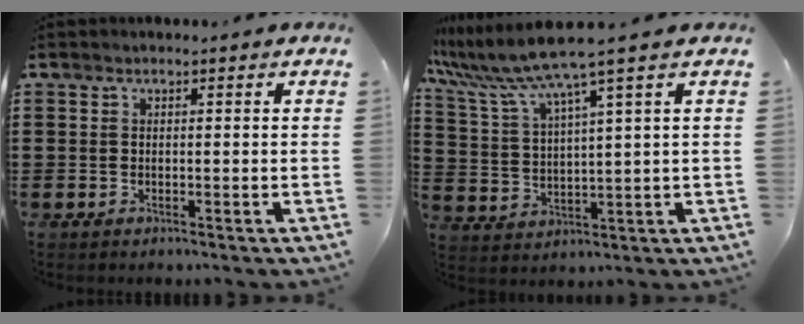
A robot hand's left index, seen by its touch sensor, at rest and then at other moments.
{"total": 7.4, "force": [5.6, -0.9, 4.7], "torque": [-0.120, -0.038, 0.091]}